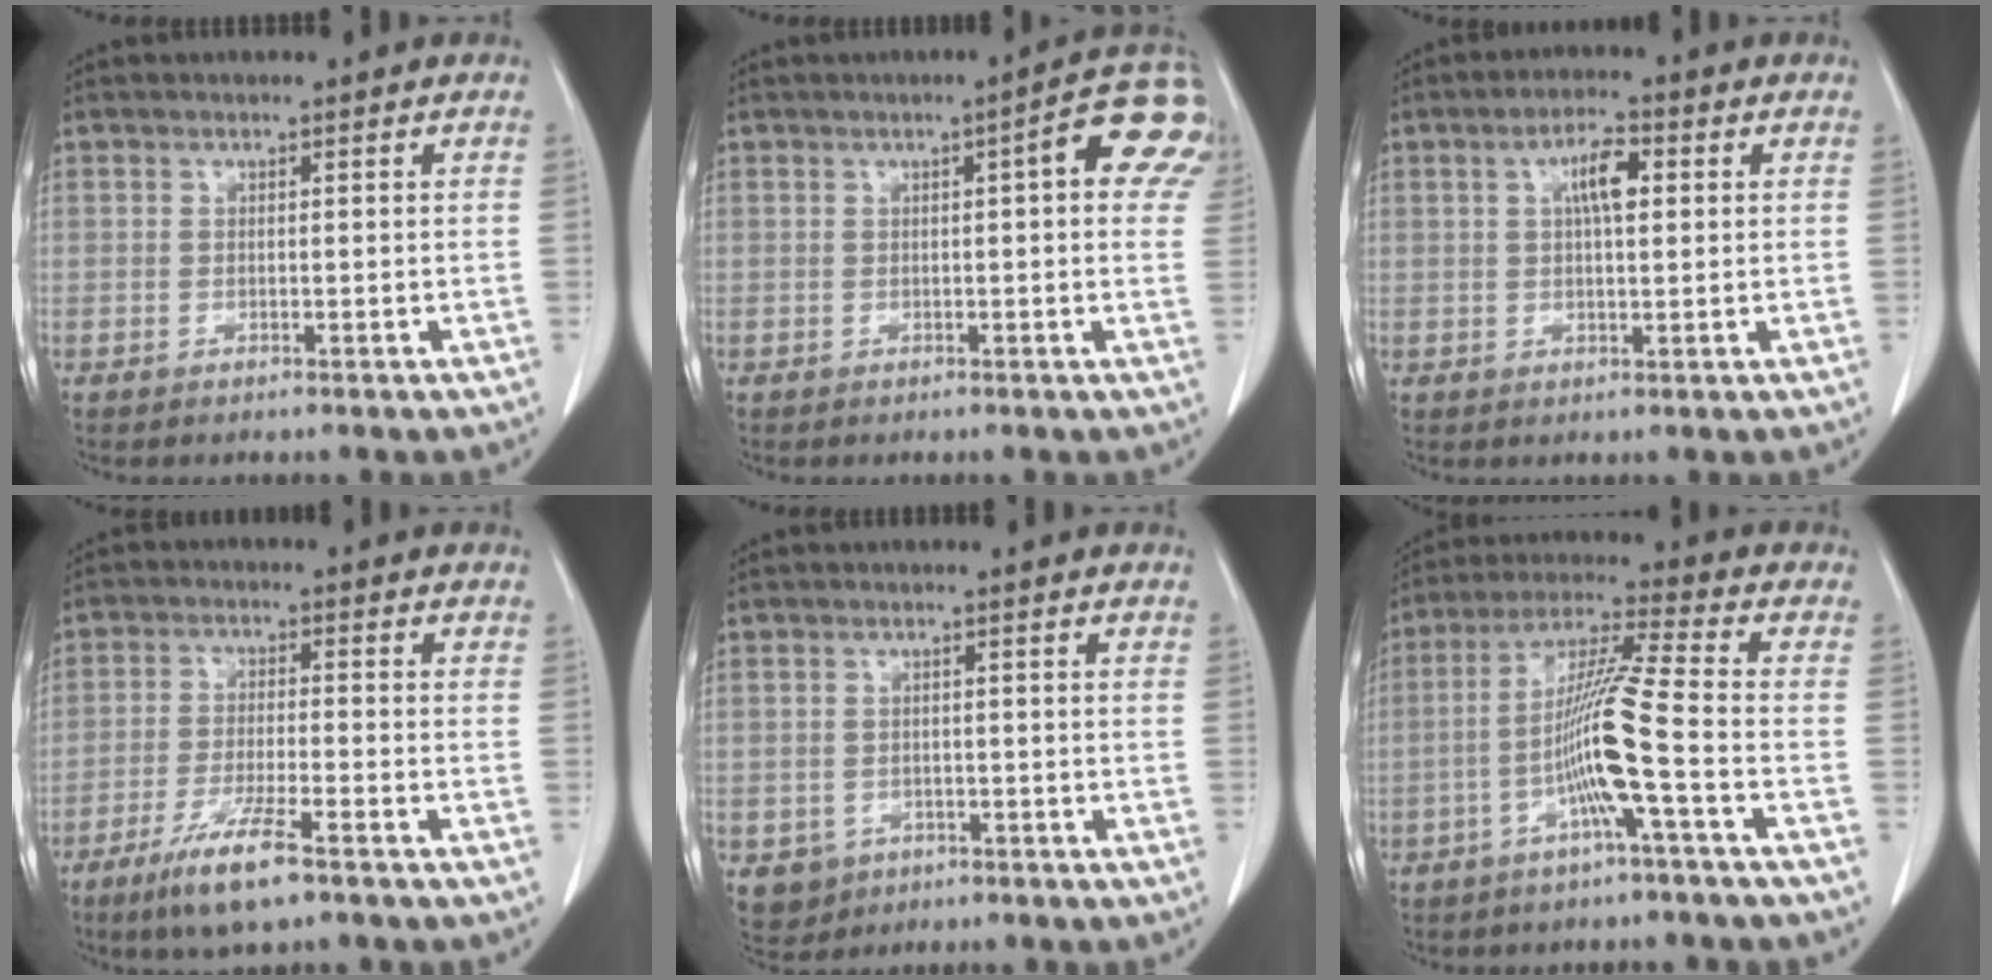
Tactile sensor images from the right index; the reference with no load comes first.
{"total": 8.5, "force": [2.4, 1.4, 8.0], "torque": [-0.090, 0.019, 0.017]}
{"total": 5.0, "force": [1.4, 1.4, 4.6], "torque": [-0.084, 0.009, 0.023]}
{"total": 8.2, "force": [-5.5, 0.6, 6.2], "torque": [-0.123, -0.018, -0.098]}
{"total": 6.1, "force": [-2.8, 5.3, 1.5], "torque": [-0.026, 0.004, -0.032]}
{"total": 10.3, "force": [-3.1, -1.4, 9.7], "torque": [-0.185, 0.010, -0.060]}